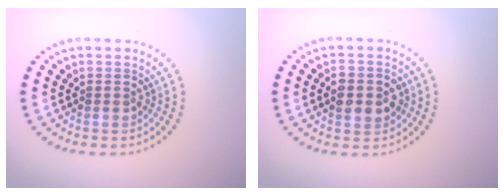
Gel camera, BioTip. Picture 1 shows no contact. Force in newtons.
{"total": 3.4, "press": 3.4, "slide": 0.1}